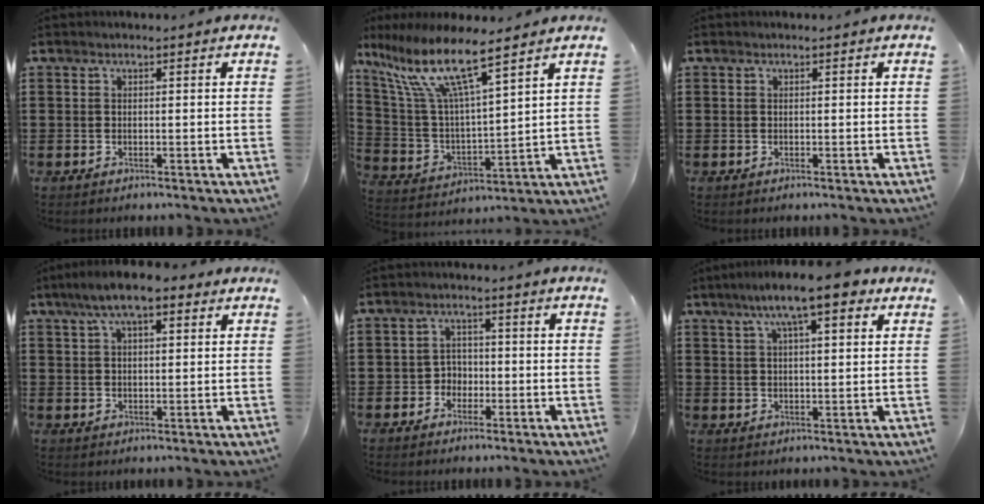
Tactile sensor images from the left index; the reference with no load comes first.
{"total": 11.5, "force": [8.1, 1.8, 7.9], "torque": [-0.188, -0.046, 0.135]}
{"total": 0.0}
{"total": 6.9, "force": [4.4, 2.1, 4.8], "torque": [-0.103, 0.007, 0.078]}
{"total": 2.8, "force": [-1.2, 2.3, 0.8], "torque": [-0.026, 0.005, -0.028]}
{"total": 9.1, "force": [5.6, 1.9, 6.9], "torque": [-0.129, 0.002, 0.093]}